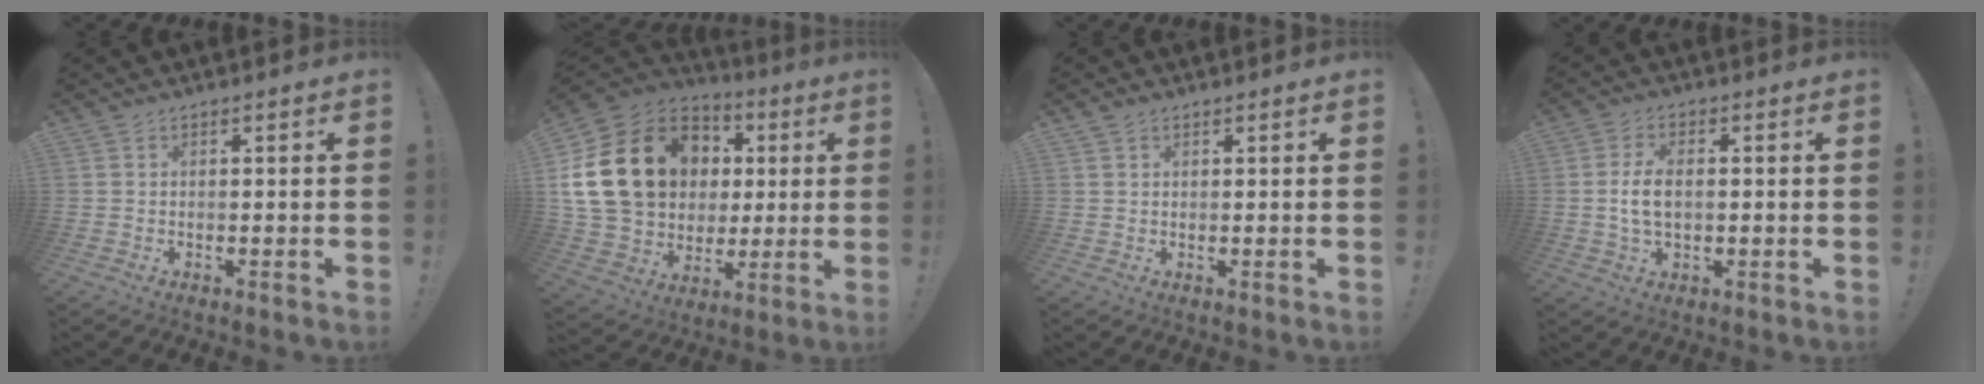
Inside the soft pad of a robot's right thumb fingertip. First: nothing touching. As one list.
[{"total": 24.5, "force": [6.0, 18.7, 14.6], "torque": [-0.264, -0.004, 0.145]}, {"total": 1.1, "force": [0.9, 0.6, 0.4], "torque": [-0.007, -0.002, 0.016]}, {"total": 7.1, "force": [0.1, 4.2, 5.7], "torque": [-0.105, -0.001, -0.002]}]